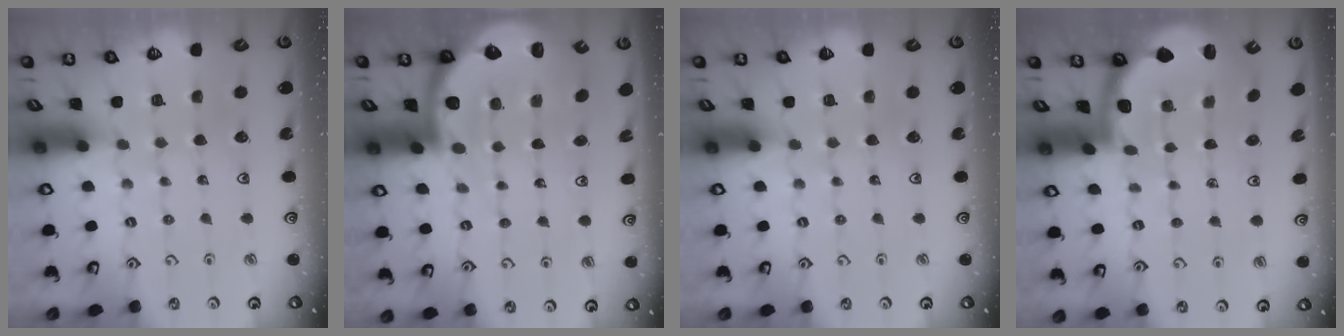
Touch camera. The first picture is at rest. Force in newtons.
{"total": 6.2, "press": 6.1, "slide": 1.2}
{"total": 0.0}
{"total": 1.6, "press": 1.6, "slide": 0.1}